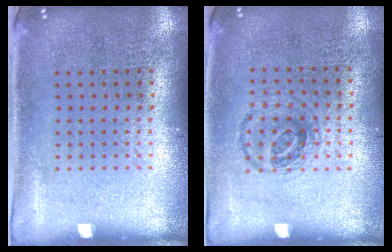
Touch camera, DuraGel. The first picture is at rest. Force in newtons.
{"total": 0.9, "press": 0.8, "slide": 0.4}